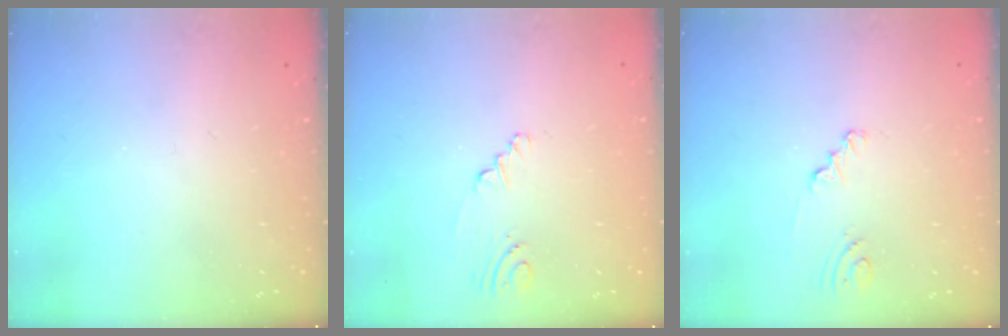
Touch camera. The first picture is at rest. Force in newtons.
{"total": 2.0, "press": 1.7, "slide": 1.0}
{"total": 1.2, "press": 1.1, "slide": 0.1}